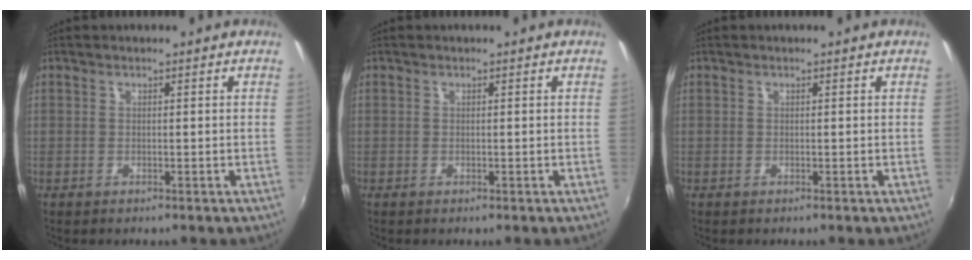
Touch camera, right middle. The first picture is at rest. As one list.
[{"total": 0.0}, {"total": 0.0}]